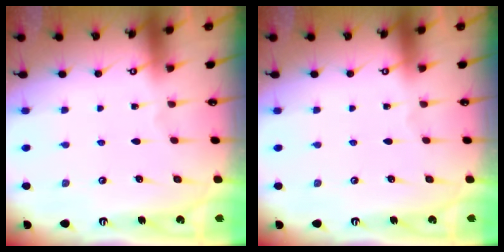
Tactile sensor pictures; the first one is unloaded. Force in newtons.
{"total": 0.0}